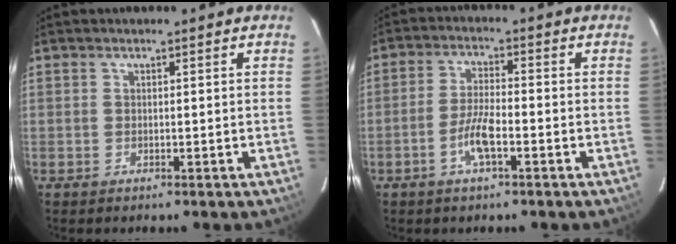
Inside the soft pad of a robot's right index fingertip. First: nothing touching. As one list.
[{"total": 5.4, "force": [-2.3, 1.0, 4.8], "torque": [-0.097, 0.002, -0.045]}]